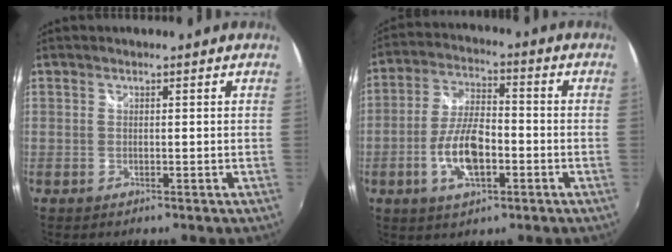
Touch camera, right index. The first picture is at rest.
{"total": 10.4, "force": [-3.5, 4.3, 8.7], "torque": [-0.179, 0.002, -0.062]}